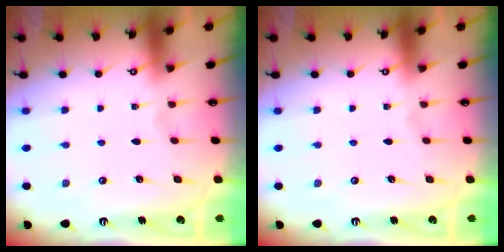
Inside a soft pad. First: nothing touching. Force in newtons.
{"total": 0.0}